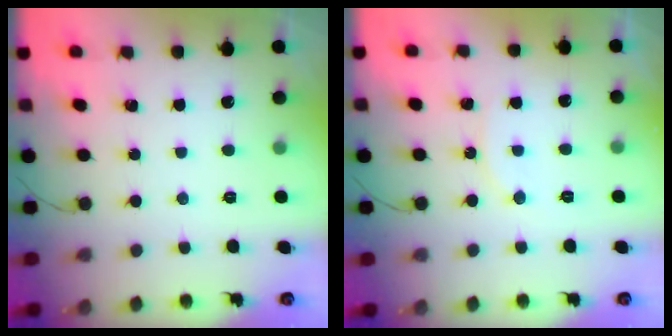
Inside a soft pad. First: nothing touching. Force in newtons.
{"total": 6.1, "press": 6.1, "slide": 0.8}